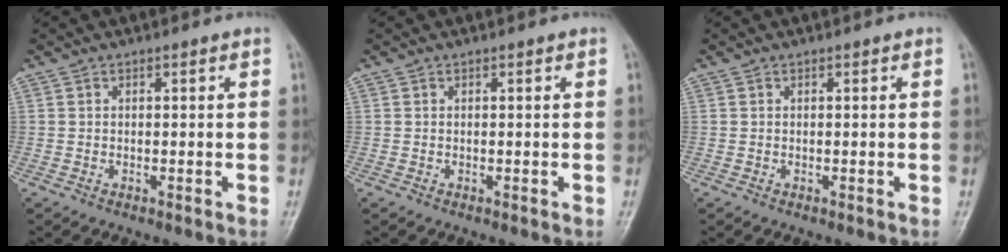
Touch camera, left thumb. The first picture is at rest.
{"total": 0.0}
{"total": 0.0}